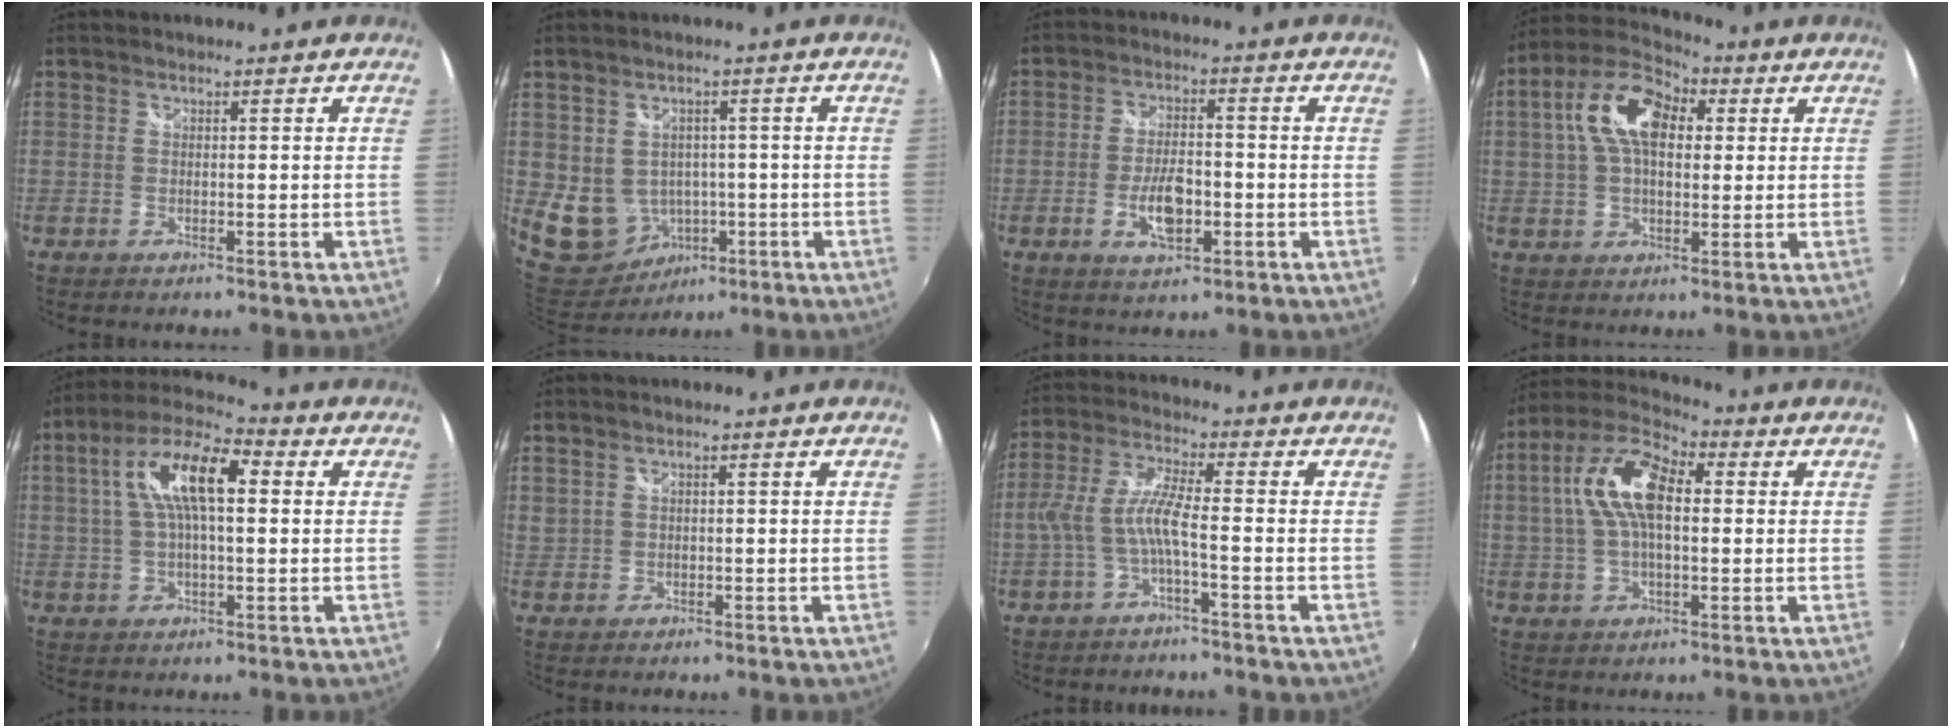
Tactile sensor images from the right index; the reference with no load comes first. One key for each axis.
{"total": 9.8, "fx": -1.8, "fy": 8.9, "fz": 3.7, "tx": -0.100, "ty": -0.001, "tz": -0.001}
{"total": 7.5, "fx": -2.4, "fy": 3.4, "fz": 6.2, "tx": -0.125, "ty": -0.003, "tz": -0.038}
{"total": 13.0, "fx": 3.1, "fy": 7.6, "fz": 10.0, "tx": -0.192, "ty": 0.033, "tz": 0.046}
{"total": 12.7, "fx": 2.7, "fy": 4.8, "fz": 11.5, "tx": -0.214, "ty": 0.027, "tz": 0.041}
{"total": 2.2, "fx": 1.3, "fy": 1.6, "fz": 0.8, "tx": -0.012, "ty": 0.002, "tz": 0.030}
{"total": 6.2, "fx": -2.4, "fy": 0.3, "fz": 5.8, "tx": -0.133, "ty": 0.005, "tz": -0.040}
{"total": 13.0, "fx": 2.0, "fy": 6.3, "fz": 11.2, "tx": -0.218, "ty": 0.025, "tz": 0.029}